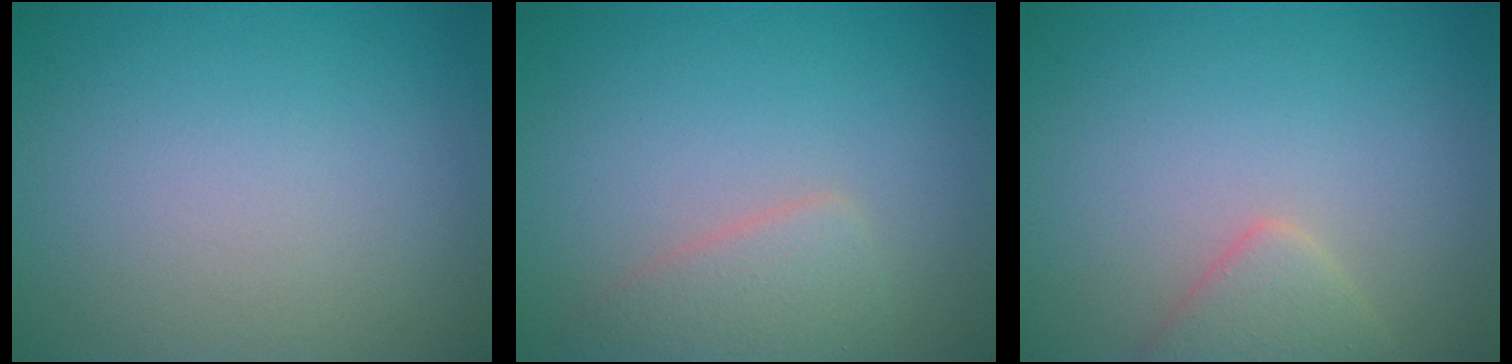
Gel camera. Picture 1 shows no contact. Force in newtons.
{"total": 2.7, "press": 2.7, "slide": 0.1}
{"total": 2.3, "press": 2.3, "slide": 0.2}